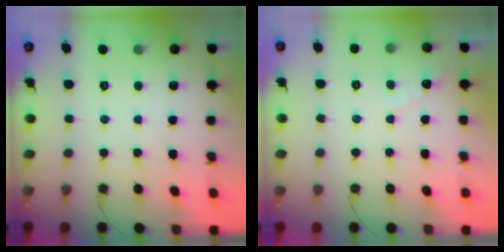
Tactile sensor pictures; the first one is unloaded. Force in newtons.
{"total": 3.2, "press": 3.2, "slide": 0.3}